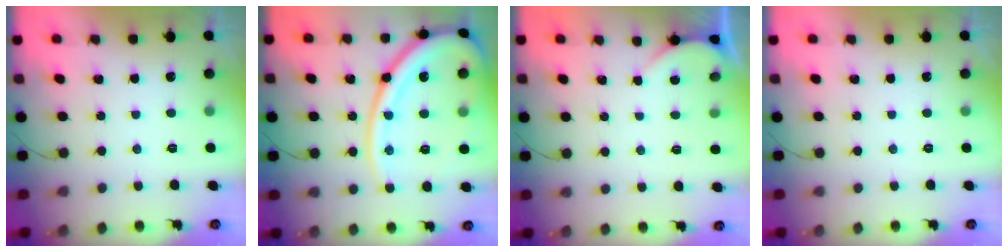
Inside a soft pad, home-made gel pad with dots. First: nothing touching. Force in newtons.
{"total": 20.1, "press": 20.0, "slide": 2.2}
{"total": 2.3, "press": 2.3, "slide": 0.2}
{"total": 0.0}